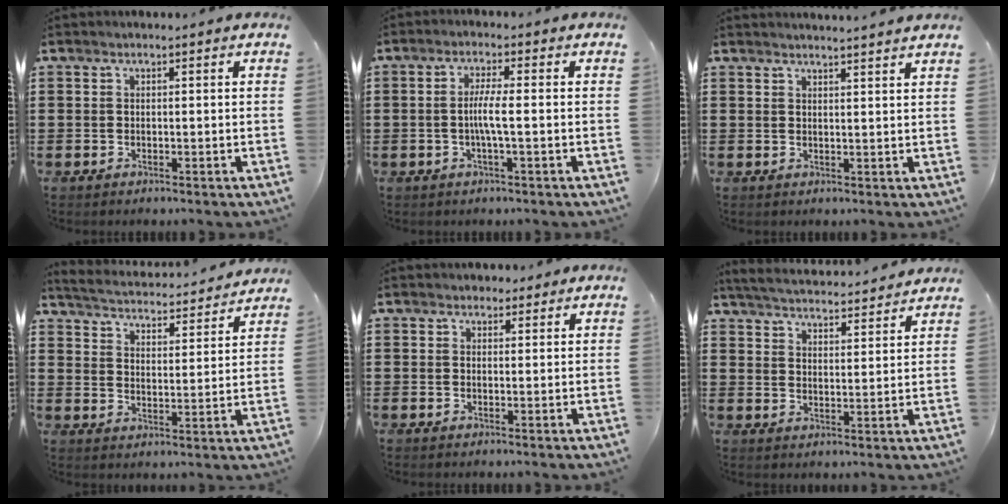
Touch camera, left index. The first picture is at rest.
{"total": 4.1, "force": [-0.7, 0.1, 4.1], "torque": [-0.080, -0.006, -0.017]}
{"total": 2.2, "force": [2.1, -0.5, 0.2], "torque": [-0.009, -0.006, 0.041]}
{"total": 3.3, "force": [3.2, -0.2, 0.1], "torque": [-0.026, -0.033, 0.047]}
{"total": 1.7, "force": [1.3, 1.1, 0.3], "torque": [-0.001, 0.004, 0.023]}
{"total": 4.3, "force": [4.2, -0.3, 0.5], "torque": [-0.031, -0.032, 0.069]}